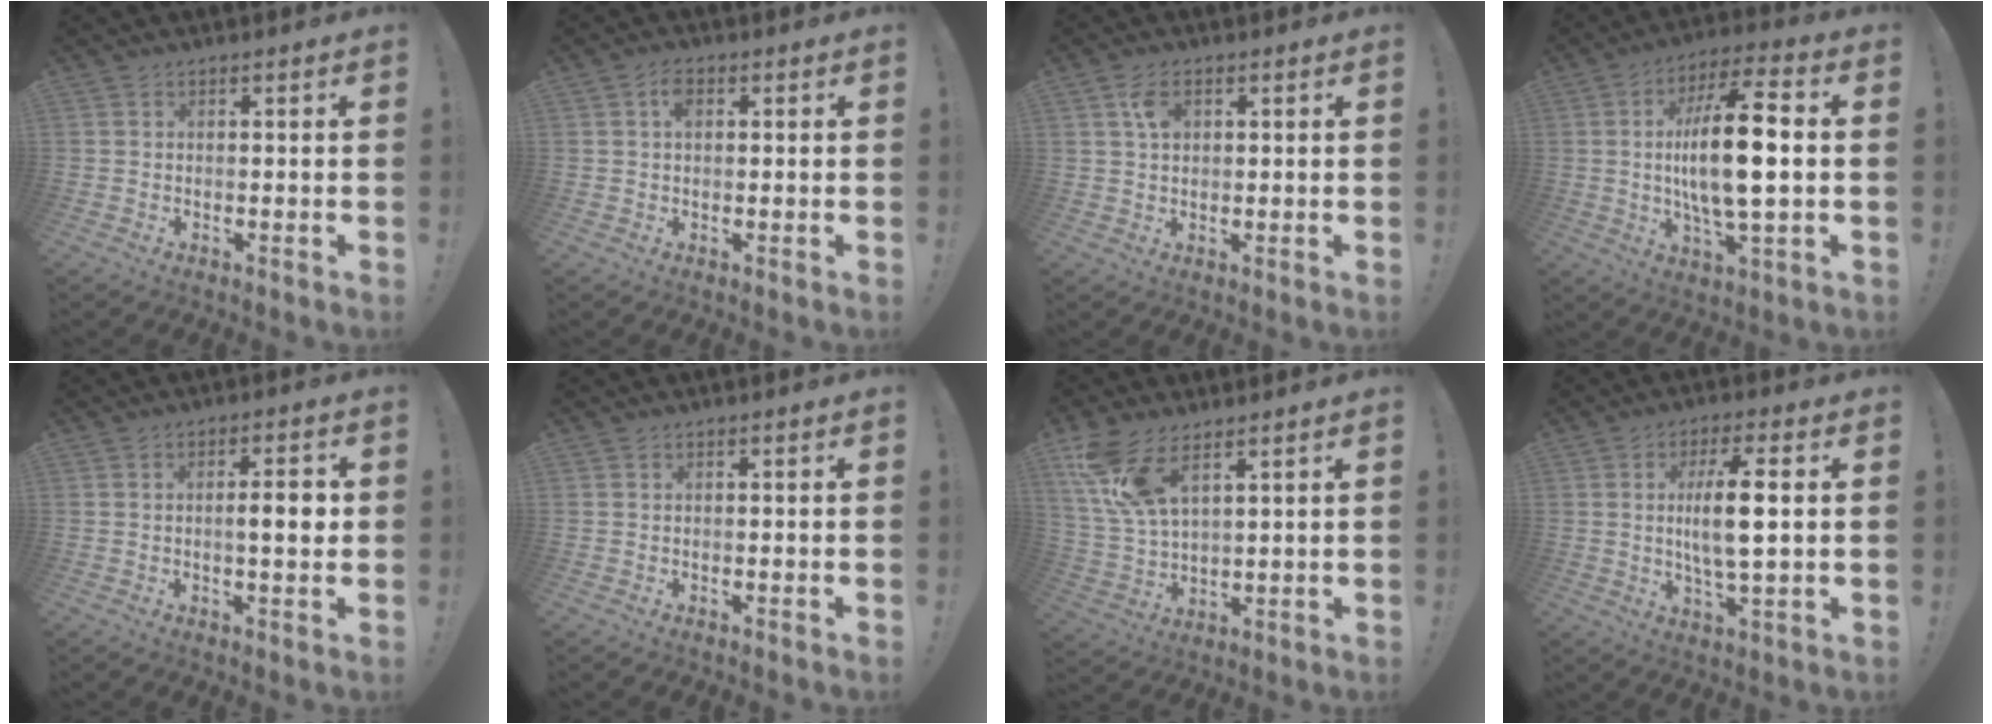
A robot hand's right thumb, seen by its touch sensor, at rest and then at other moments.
{"total": 3.5, "force": [1.1, 2.2, 2.4], "torque": [-0.041, 0.003, 0.016]}
{"total": 4.6, "force": [1.6, 3.0, 3.1], "torque": [-0.047, -0.001, 0.028]}
{"total": 18.3, "force": [0.3, 5.7, 17.4], "torque": [-0.314, -0.001, -0.008]}
{"total": 4.7, "force": [0.0, 1.3, 4.5], "torque": [-0.067, 0.002, -0.007]}
{"total": 0.0}
{"total": 12.0, "force": [7.4, 5.0, 7.9], "torque": [-0.164, -0.025, 0.142]}
{"total": 11.0, "force": [1.3, 2.7, 10.6], "torque": [-0.199, -0.007, 0.012]}